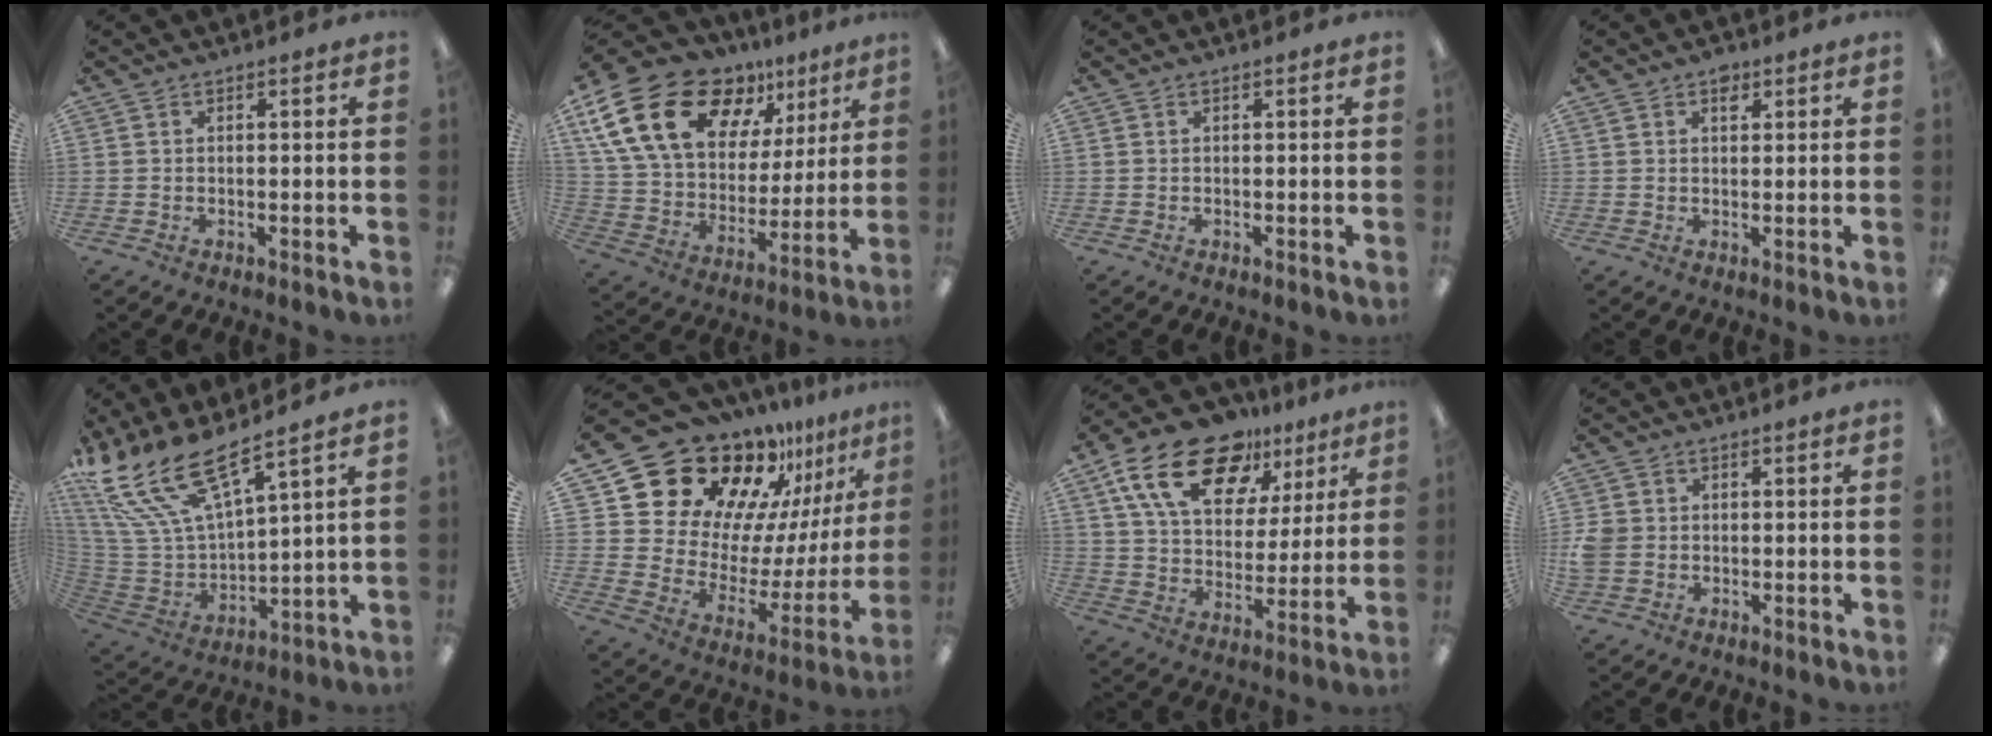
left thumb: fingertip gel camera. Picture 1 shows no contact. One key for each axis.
{"total": 23.6, "fx": 12.7, "fy": 14.4, "fz": 13.7, "tx": -0.262, "ty": -0.056, "tz": 0.234}
{"total": 0.0}
{"total": 3.2, "fx": 1.7, "fy": 2.1, "fz": 1.7, "tx": -0.020, "ty": -0.002, "tz": 0.027}
{"total": 19.5, "fx": 14.2, "fy": 6.1, "fz": 11.8, "tx": -0.281, "ty": -0.096, "tz": 0.256}
{"total": 22.6, "fx": 17.9, "fy": 11.5, "fz": 7.6, "tx": -0.129, "ty": -0.140, "tz": 0.337}
{"total": 21.3, "fx": 12.8, "fy": 11.6, "fz": 12.4, "tx": -0.212, "ty": -0.059, "tz": 0.229}
{"total": 4.2, "fx": -0.3, "fy": 3.8, "fz": 1.7, "tx": -0.037, "ty": 0.006, "tz": -0.004}